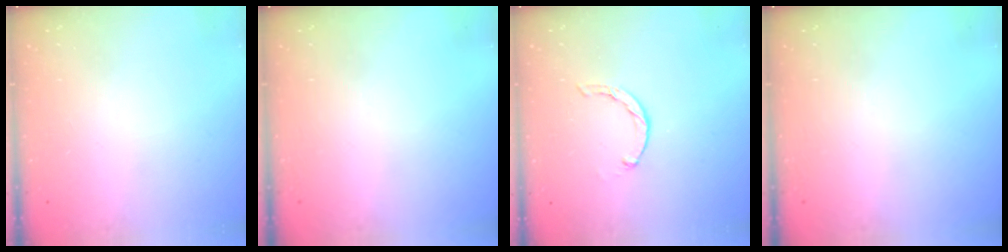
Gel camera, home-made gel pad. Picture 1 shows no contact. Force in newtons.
{"total": 0.0}
{"total": 1.1, "press": 1.1, "slide": 0.2}
{"total": 0.0}